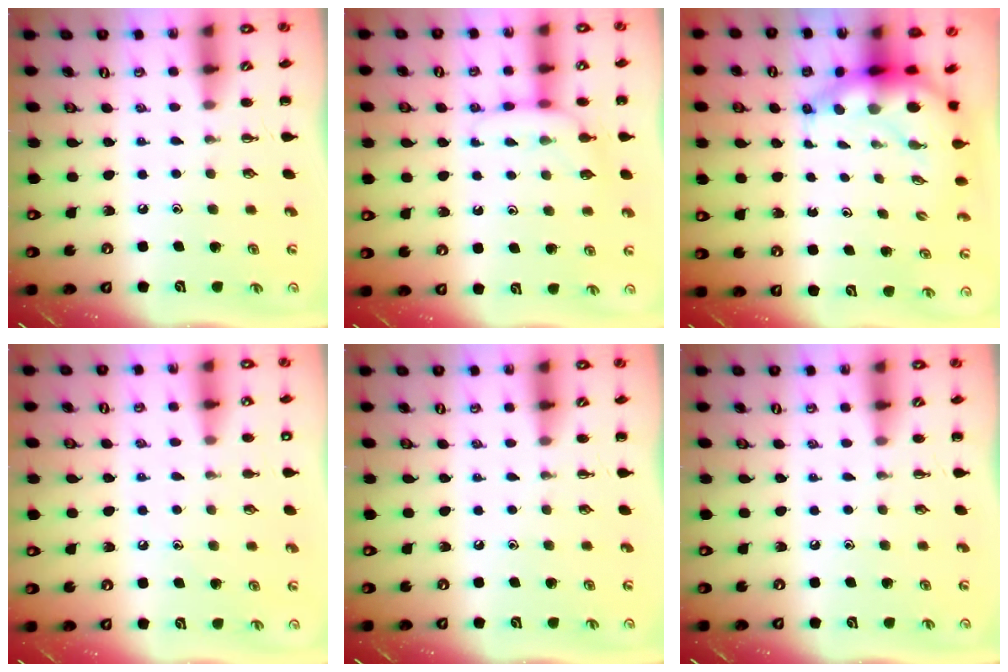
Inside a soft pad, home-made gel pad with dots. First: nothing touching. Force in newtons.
{"total": 8.4, "press": 8.2, "slide": 1.6}
{"total": 8.3, "press": 8.0, "slide": 2.1}
{"total": 8.3, "press": 8.0, "slide": 2.3}
{"total": 0.0}
{"total": 0.0}